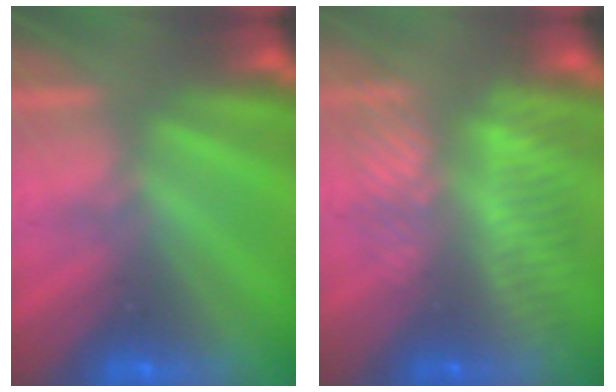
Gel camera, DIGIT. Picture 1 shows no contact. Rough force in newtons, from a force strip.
{"total": 8.3}